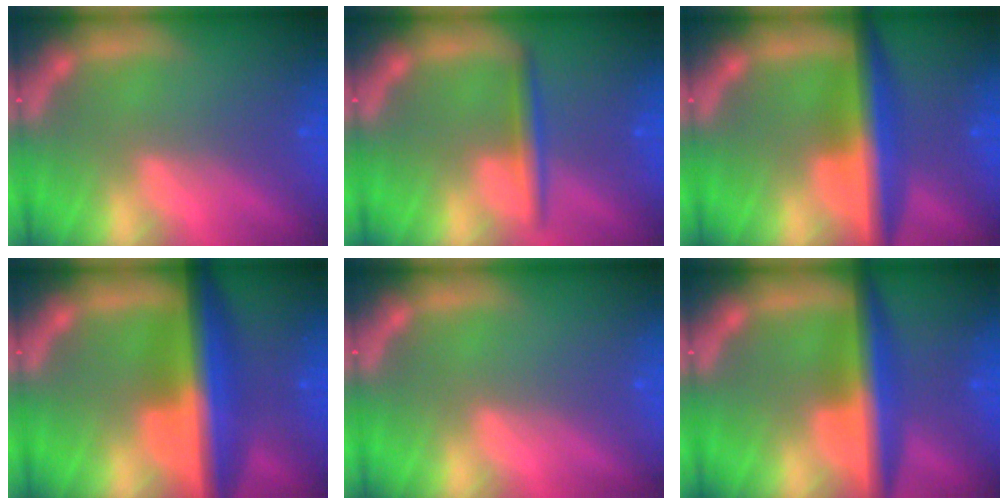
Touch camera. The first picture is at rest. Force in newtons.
{"total": 2.5}
{"total": 7.0}
{"total": 9.5}
{"total": 0.0}
{"total": 6.6}